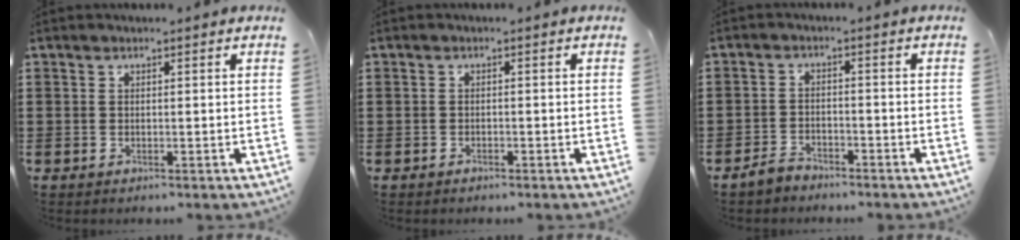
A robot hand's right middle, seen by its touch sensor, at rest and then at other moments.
{"total": 0.9, "force": [-0.7, 0.5, -0.1], "torque": [0.000, 0.000, -0.016]}
{"total": 2.7, "force": [-2.5, 1.1, 0.2], "torque": [-0.018, 0.002, -0.054]}